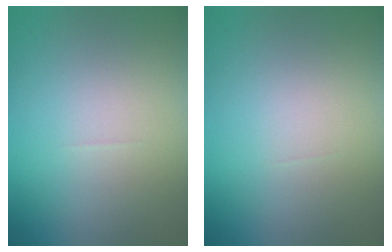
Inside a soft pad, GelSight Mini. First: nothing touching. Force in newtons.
{"total": 0.0}